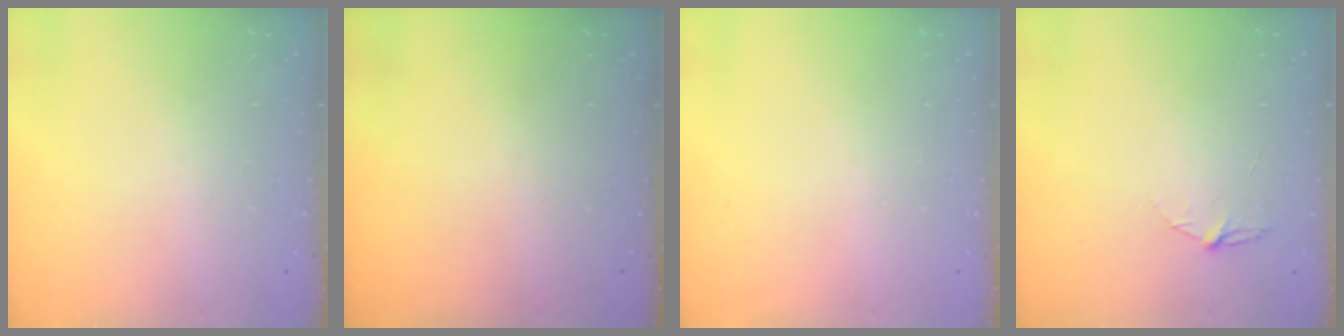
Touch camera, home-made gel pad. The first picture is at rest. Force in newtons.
{"total": 0.0}
{"total": 0.0}
{"total": 4.0, "press": 4.0, "slide": 0.5}